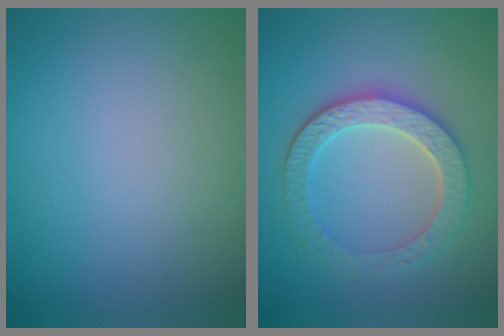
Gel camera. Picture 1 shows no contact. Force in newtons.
{"total": 4.6, "press": 4.1, "slide": 2.1}